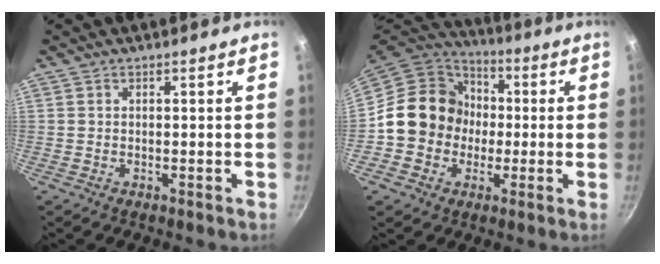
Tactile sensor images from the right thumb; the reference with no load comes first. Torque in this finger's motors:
{"motor_torque": [0.98, 2.78, 0.91, -1.02, 0.14]}